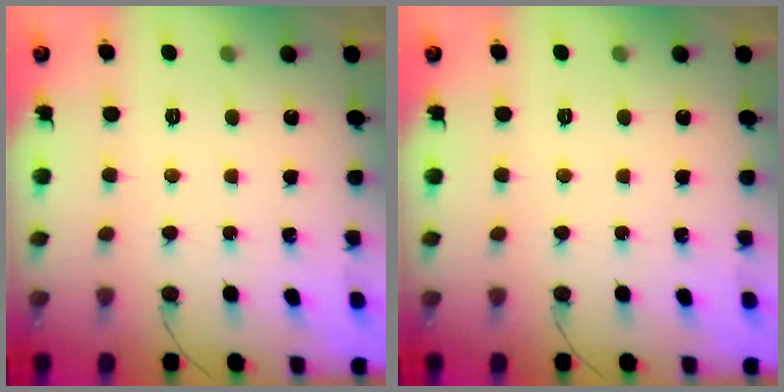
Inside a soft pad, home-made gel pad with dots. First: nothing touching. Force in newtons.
{"total": 0.0}